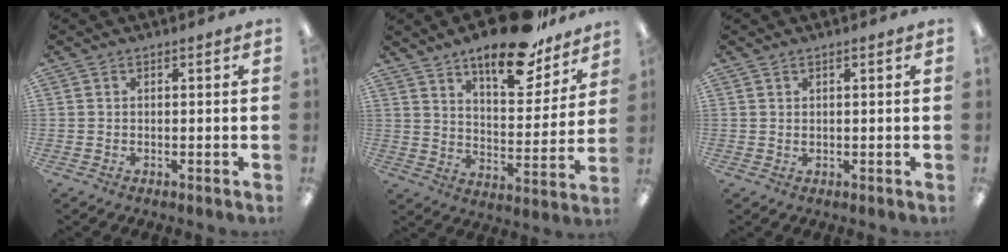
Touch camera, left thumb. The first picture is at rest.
{"total": 17.6, "force": [13.0, 6.4, 9.9], "torque": [-0.147, -0.072, 0.218]}
{"total": 0.8, "force": [0.4, 0.3, 0.7], "torque": [-0.014, 0.000, 0.007]}